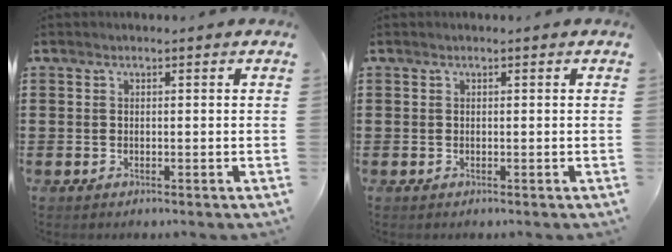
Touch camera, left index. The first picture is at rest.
{"total": 0.0}